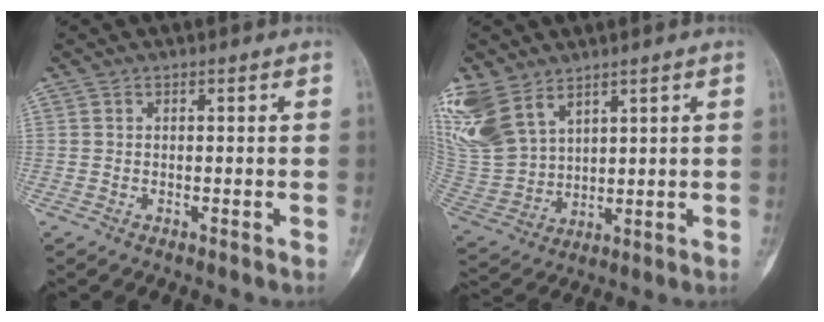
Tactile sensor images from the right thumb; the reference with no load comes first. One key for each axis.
{"total": 15.3, "fx": 9.2, "fy": 9.3, "fz": 8.1, "tx": -0.185, "ty": -0.022, "tz": 0.203}